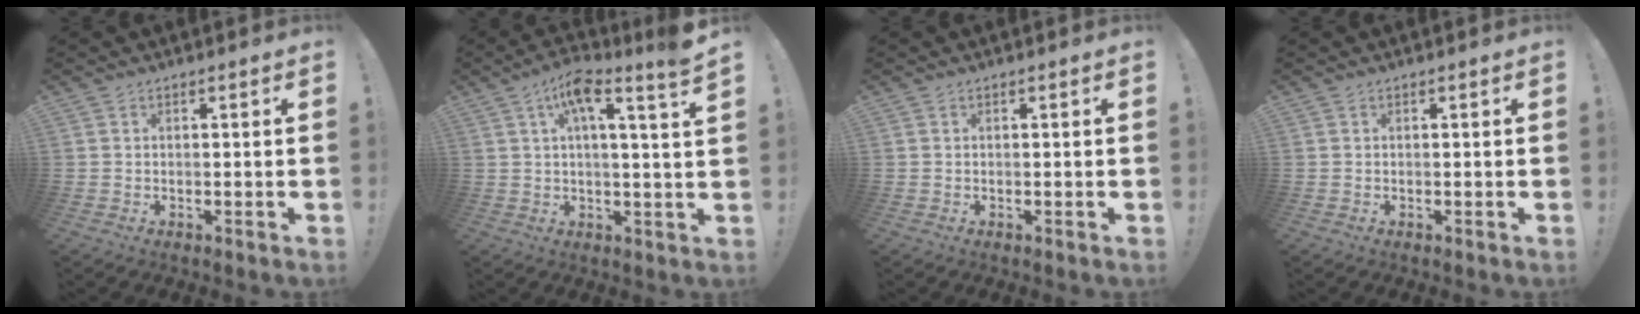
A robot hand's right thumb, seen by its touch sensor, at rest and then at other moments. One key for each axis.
{"total": 10.0, "fx": 4.8, "fy": 1.0, "fz": 8.7, "tx": -0.147, "ty": -0.021, "tz": 0.075}
{"total": 0.0}
{"total": 0.0}